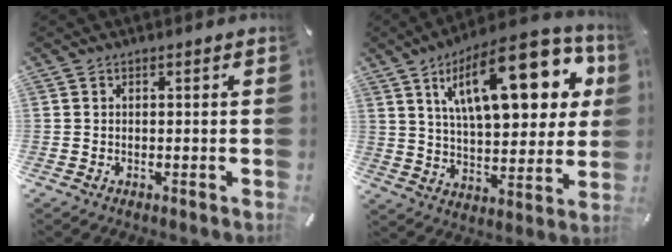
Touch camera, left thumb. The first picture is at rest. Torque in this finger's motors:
{"motor_torque": [2.39, 2.46, 2.42, -0.35, 0.31]}